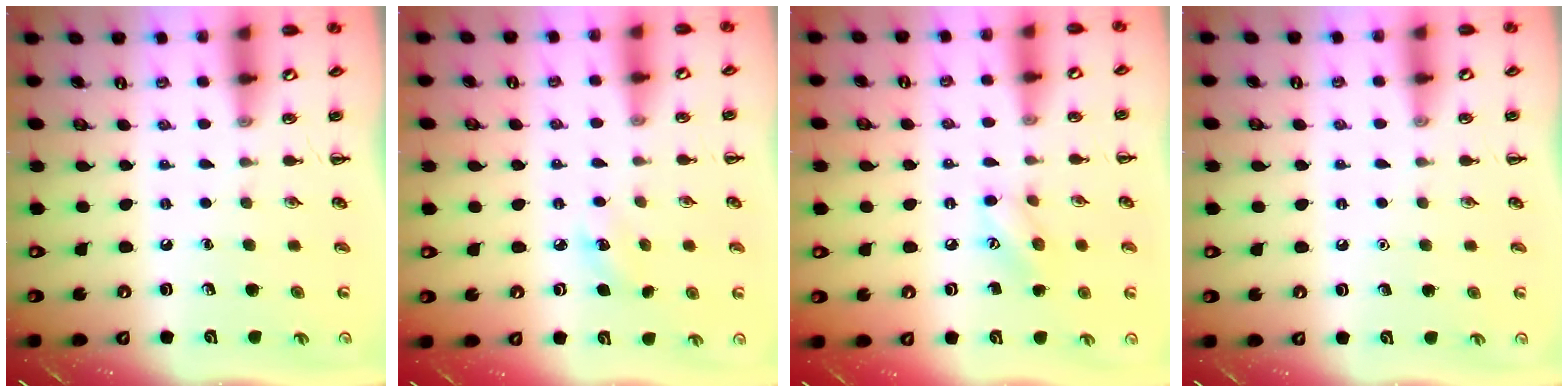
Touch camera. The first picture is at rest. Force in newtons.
{"total": 5.1, "press": 4.9, "slide": 1.3}
{"total": 6.7, "press": 6.7, "slide": 0.7}
{"total": 1.6, "press": 1.6, "slide": 0.1}